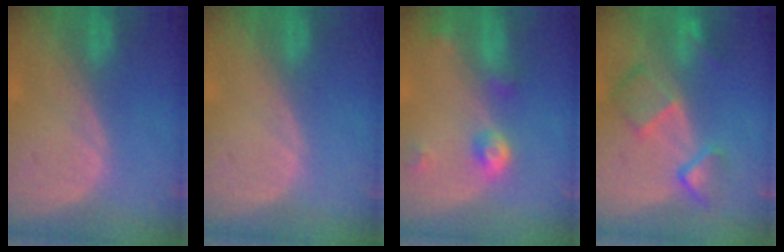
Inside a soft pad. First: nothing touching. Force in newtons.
{"total": 0.0}
{"total": 4.8, "press": 4.3, "slide": 2.0}
{"total": 7.9, "press": 6.8, "slide": 4.0}